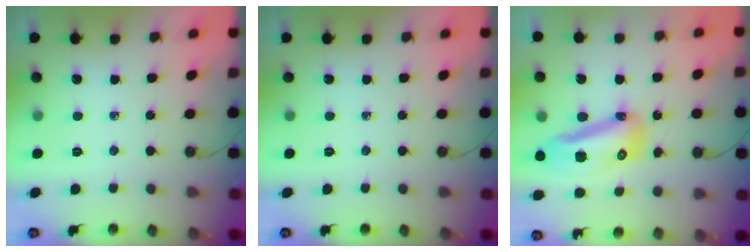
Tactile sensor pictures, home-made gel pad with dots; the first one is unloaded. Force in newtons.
{"total": 0.0}
{"total": 13.3, "press": 13.2, "slide": 1.4}